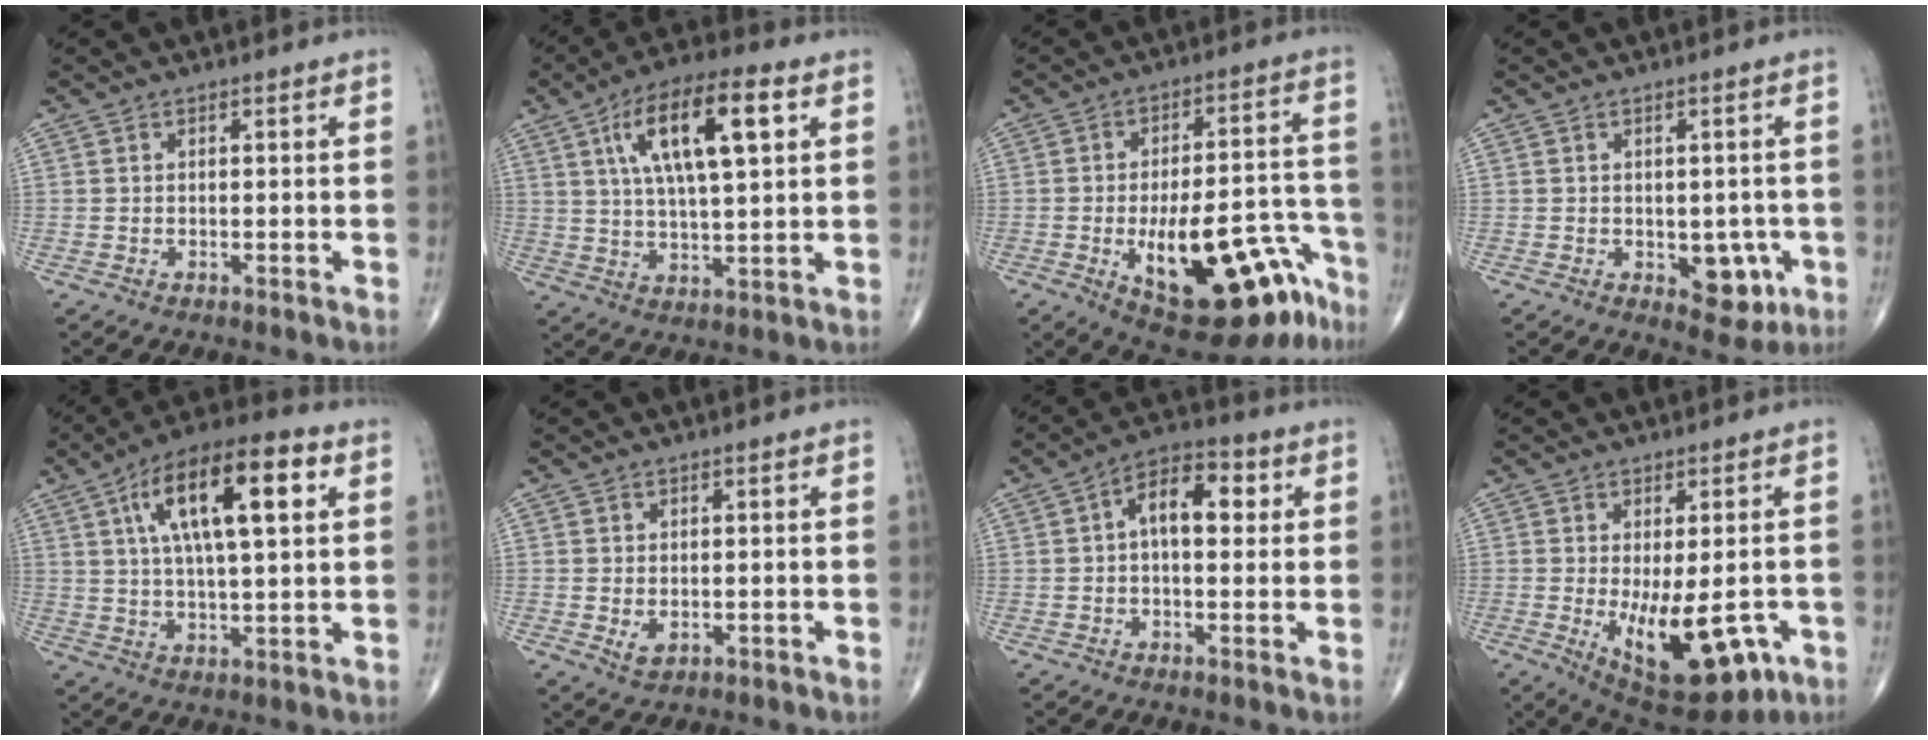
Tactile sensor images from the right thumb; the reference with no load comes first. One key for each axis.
{"total": 15.7, "fx": 5.5, "fy": 5.1, "fz": 13.7, "tx": -0.235, "ty": 0.001, "tz": 0.092}
{"total": 21.8, "fx": -10.4, "fy": 8.8, "fz": 17.1, "tx": -0.187, "ty": 0.072, "tz": -0.133}
{"total": 6.5, "fx": -1.7, "fy": 4.0, "fz": 4.8, "tx": -0.024, "ty": 0.002, "tz": -0.015}
{"total": 17.7, "fx": 5.9, "fy": 6.0, "fz": 15.6, "tx": -0.255, "ty": 0.008, "tz": 0.092}
{"total": 2.4, "fx": -0.2, "fy": 1.6, "fz": 1.7, "tx": -0.025, "ty": -0.004, "tz": 0.003}
{"total": 9.1, "fx": 1.6, "fy": 4.9, "fz": 7.5, "tx": -0.103, "ty": 0.023, "tz": 0.017}
{"total": 14.9, "fx": -4.3, "fy": 6.6, "fz": 12.6, "tx": -0.173, "ty": -0.017, "tz": -0.042}